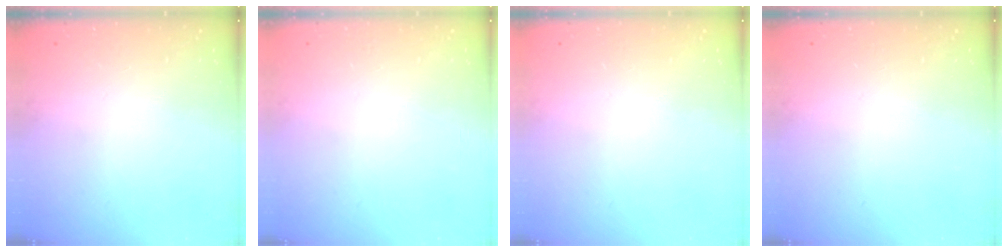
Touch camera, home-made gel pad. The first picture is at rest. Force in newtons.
{"total": 0.0}
{"total": 0.0}
{"total": 0.0}